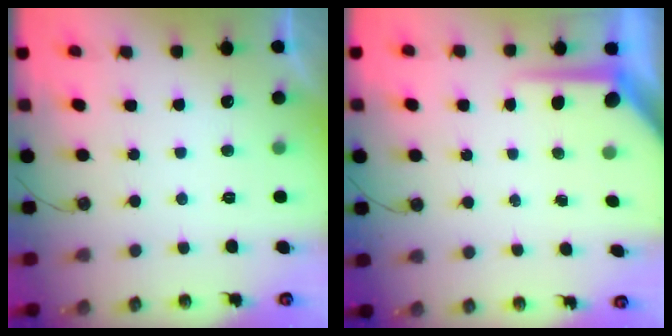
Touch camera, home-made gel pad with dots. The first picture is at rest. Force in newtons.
{"total": 7.8, "press": 7.7, "slide": 0.8}